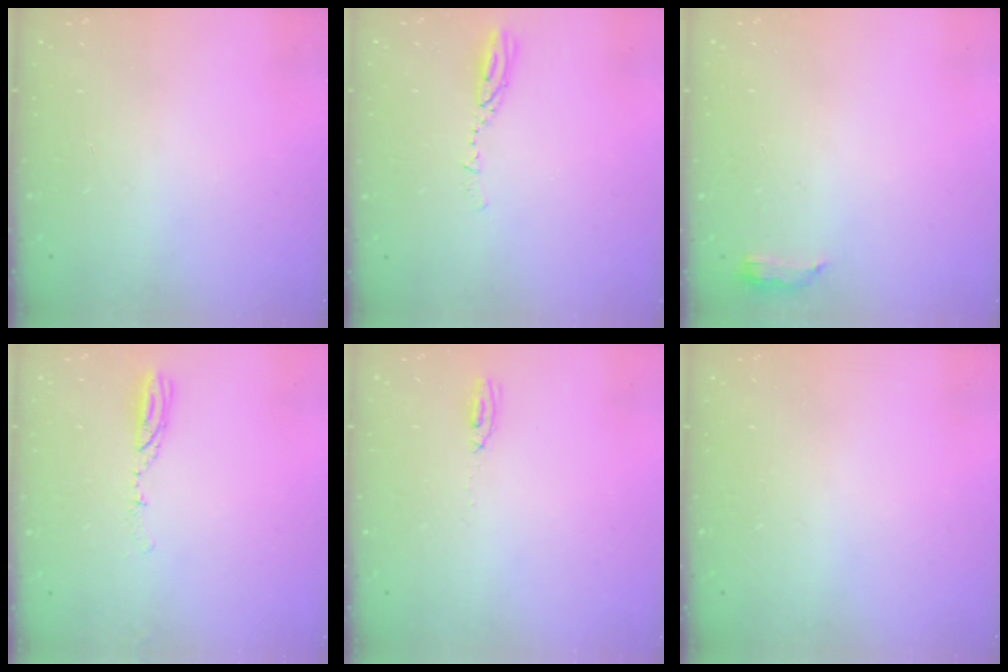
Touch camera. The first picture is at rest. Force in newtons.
{"total": 3.4, "press": 3.4, "slide": 0.2}
{"total": 5.1, "press": 4.8, "slide": 1.7}
{"total": 4.8, "press": 4.7, "slide": 1.0}
{"total": 3.4, "press": 3.0, "slide": 1.7}
{"total": 0.0}